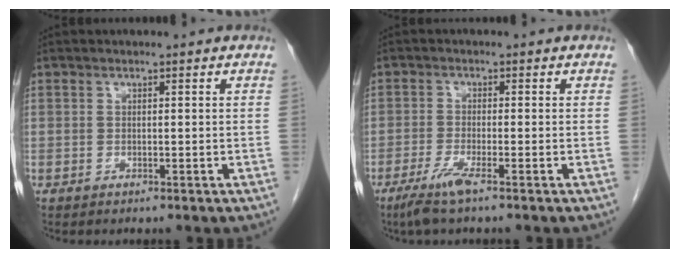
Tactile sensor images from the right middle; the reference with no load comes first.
{"total": 3.9, "force": [-2.5, -0.2, 2.9], "torque": [-0.065, -0.012, -0.055]}